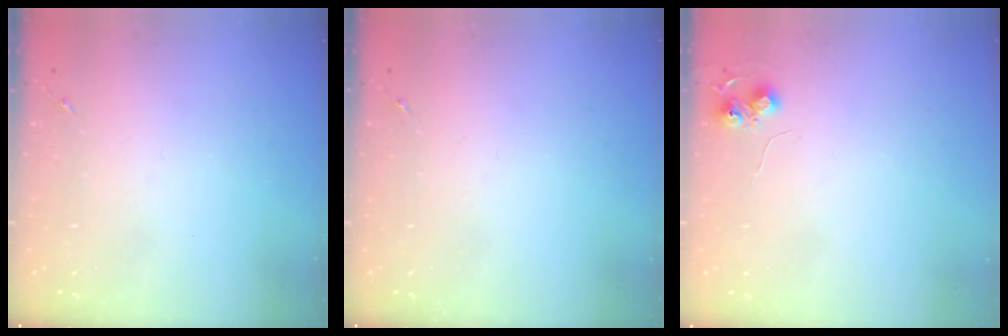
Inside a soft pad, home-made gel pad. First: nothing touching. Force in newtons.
{"total": 0.0}
{"total": 5.6, "press": 5.6, "slide": 0.8}